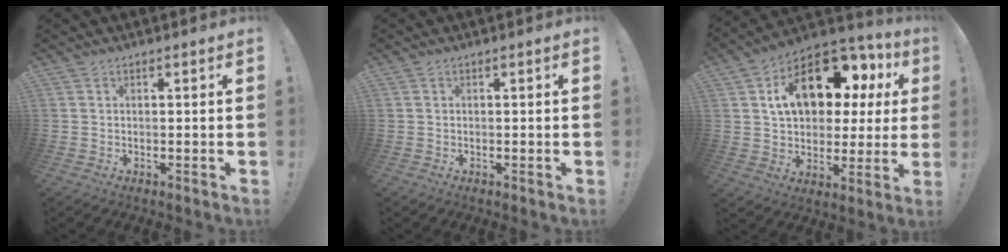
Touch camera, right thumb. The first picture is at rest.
{"total": 0.0}
{"total": 18.7, "force": [8.1, 11.1, 12.7], "torque": [-0.194, -0.038, 0.150]}